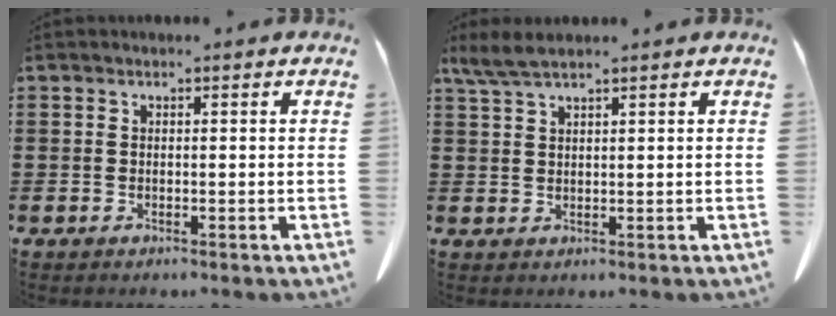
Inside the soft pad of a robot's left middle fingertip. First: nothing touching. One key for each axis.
{"total": 3.3, "fx": 2.4, "fy": 0.3, "fz": 2.2, "tx": -0.048, "ty": -0.001, "tz": 0.047}